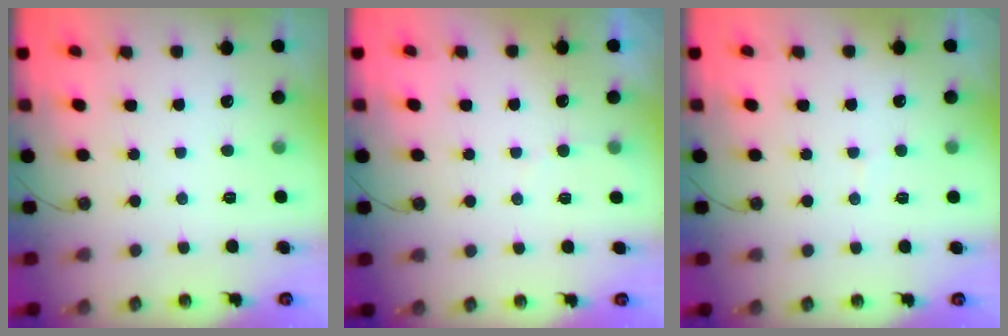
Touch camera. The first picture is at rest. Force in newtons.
{"total": 2.6, "press": 2.6, "slide": 0.3}
{"total": 3.8, "press": 3.8, "slide": 0.4}